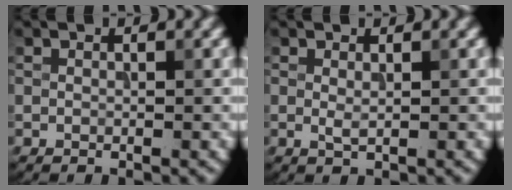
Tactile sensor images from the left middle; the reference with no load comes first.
{"total": 0.6, "force": [0.1, 0.1, 0.6], "torque": [-0.018, -0.001, 0.007]}